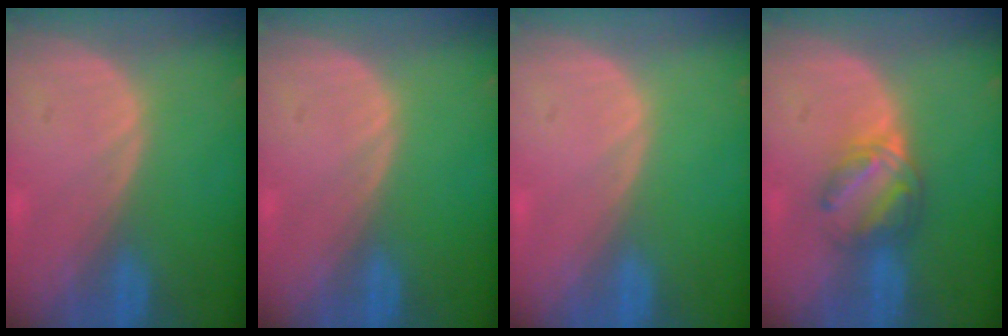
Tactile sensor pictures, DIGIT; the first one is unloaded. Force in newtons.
{"total": 0.0}
{"total": 0.0}
{"total": 6.2, "press": 5.3, "slide": 3.2}